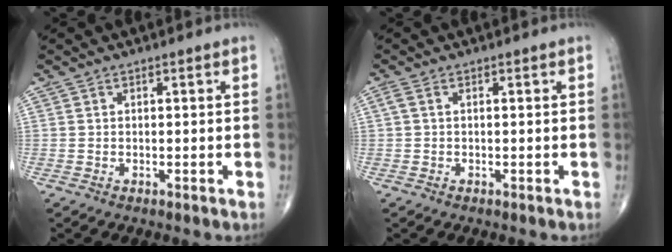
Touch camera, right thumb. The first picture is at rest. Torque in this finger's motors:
{"motor_torque": [0.12, 0.41, 0.08, 0.03, -0.02]}